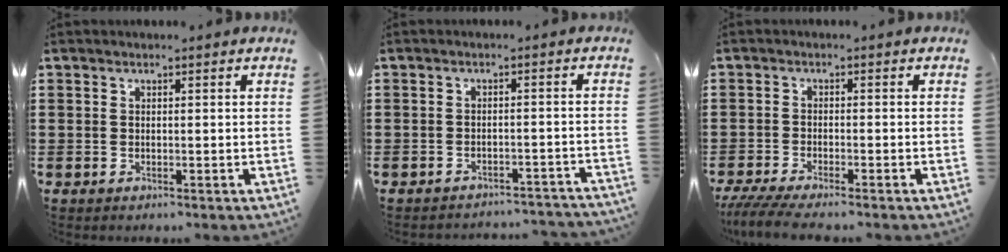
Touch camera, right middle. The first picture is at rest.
{"total": 2.3, "force": [-2.3, 0.0, 0.2], "torque": [-0.008, 0.001, -0.048]}
{"total": 3.2, "force": [-2.8, 0.1, 1.5], "torque": [-0.040, -0.012, -0.058]}